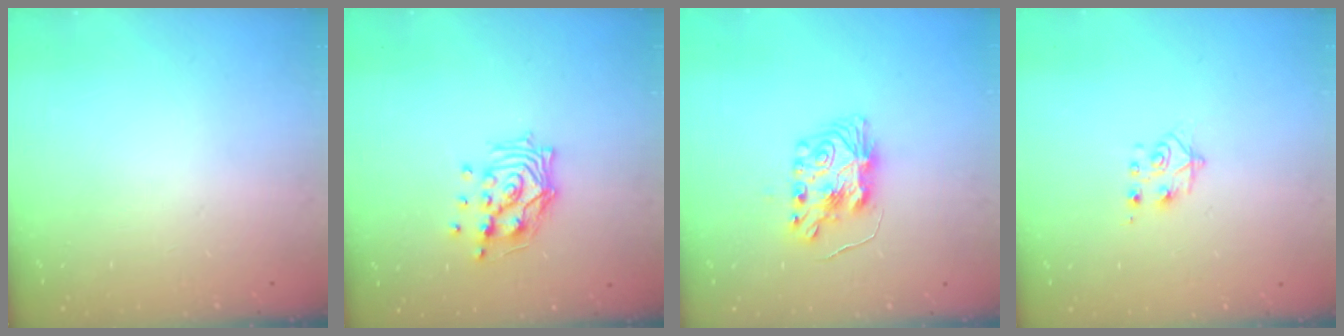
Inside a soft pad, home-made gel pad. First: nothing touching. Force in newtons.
{"total": 12.0, "press": 12.0, "slide": 0.9}
{"total": 9.0, "press": 9.0, "slide": 0.5}
{"total": 7.6, "press": 7.5, "slide": 0.7}